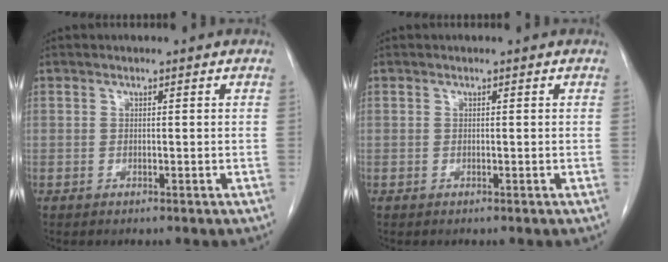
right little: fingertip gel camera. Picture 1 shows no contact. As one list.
[{"total": 0.0}]